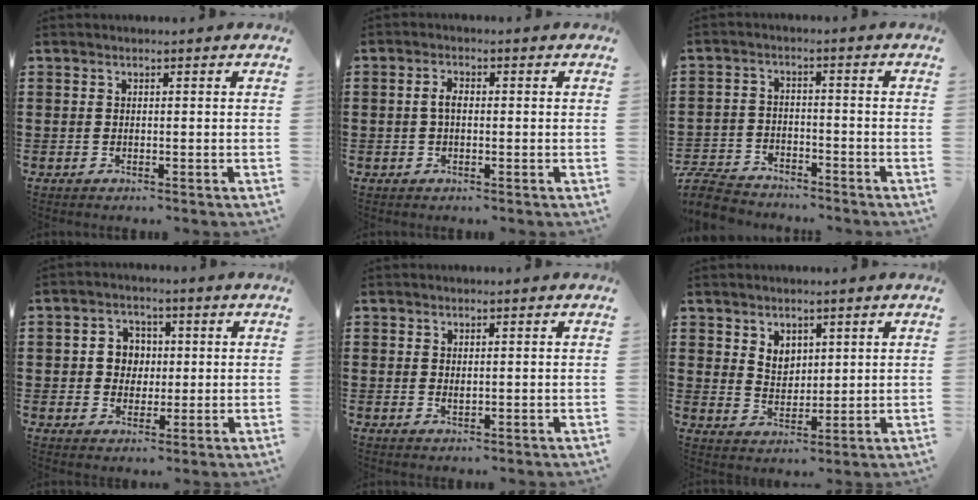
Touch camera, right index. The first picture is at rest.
{"total": 2.4, "force": [-0.1, 1.2, 2.1], "torque": [-0.049, 0.001, -0.005]}
{"total": 5.7, "force": [-5.4, 1.4, 1.1], "torque": [-0.042, 0.003, -0.113]}
{"total": 4.5, "force": [0.2, 4.2, 1.6], "torque": [-0.049, 0.014, 0.000]}
{"total": 0.7, "force": [0.4, 0.3, 0.5], "torque": [-0.009, 0.003, 0.007]}
{"total": 3.8, "force": [2.6, 2.6, 0.7], "torque": [-0.026, 0.006, 0.049]}